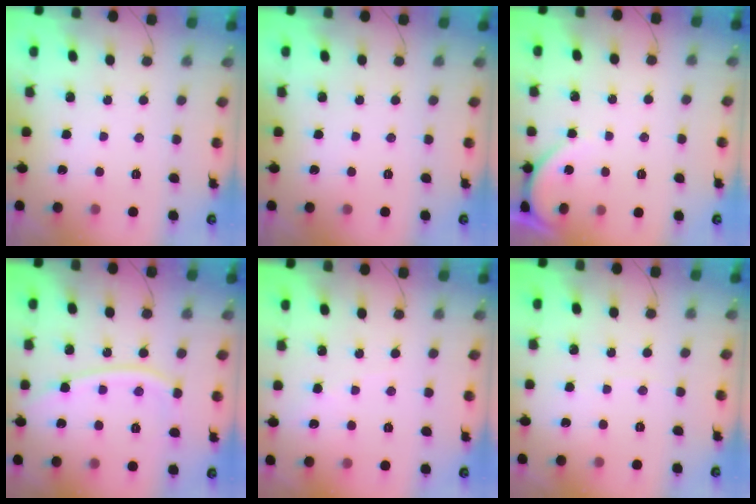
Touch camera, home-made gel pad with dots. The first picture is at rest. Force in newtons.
{"total": 0.0}
{"total": 3.1, "press": 3.1, "slide": 0.2}
{"total": 11.3, "press": 11.2, "slide": 1.3}
{"total": 2.7, "press": 2.6, "slide": 0.4}
{"total": 1.6, "press": 1.6, "slide": 0.2}